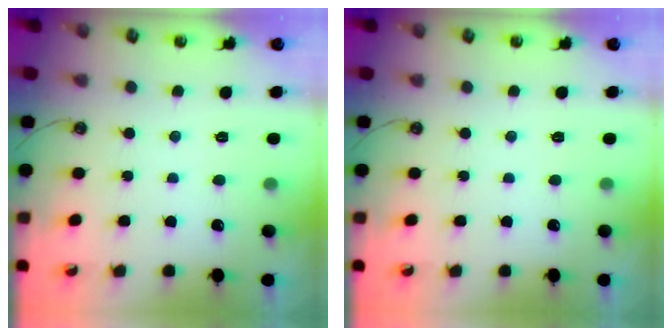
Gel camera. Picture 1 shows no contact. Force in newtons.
{"total": 0.0}